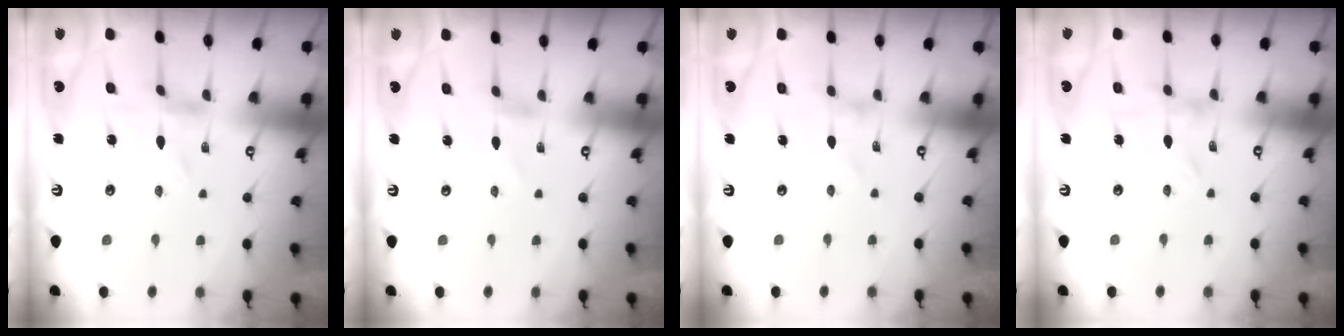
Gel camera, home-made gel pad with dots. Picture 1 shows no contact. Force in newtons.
{"total": 1.0, "press": 1.0, "slide": 0.1}
{"total": 0.0}
{"total": 0.0}